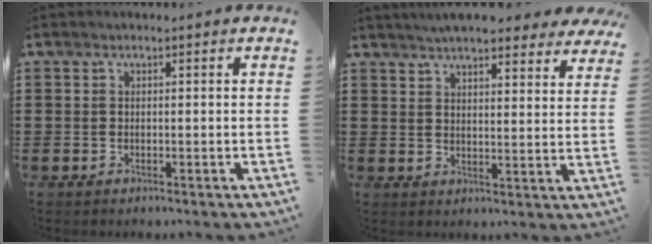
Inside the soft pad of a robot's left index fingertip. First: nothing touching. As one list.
[{"total": 5.9, "force": [5.6, 0.3, 1.8], "torque": [-0.055, -0.019, 0.099]}]